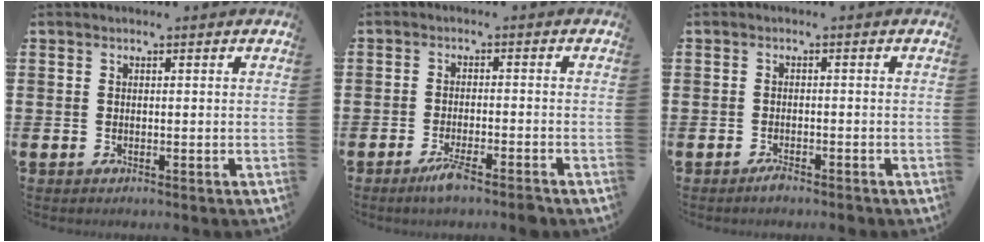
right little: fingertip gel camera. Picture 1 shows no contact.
{"total": 3.4, "force": [-2.3, 0.0, 2.5], "torque": [-0.039, -0.002, -0.040]}
{"total": 1.3, "force": [-1.1, 0.2, 0.7], "torque": [-0.016, 0.000, -0.022]}